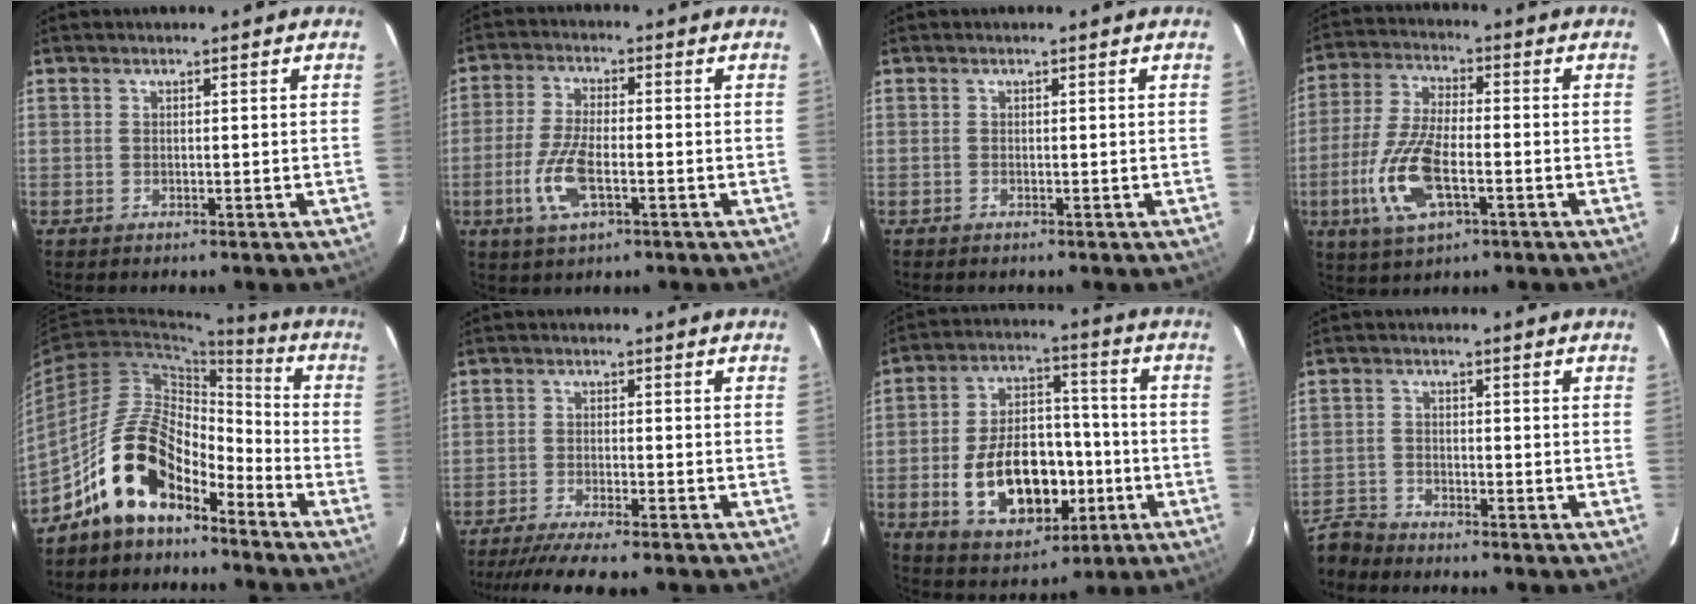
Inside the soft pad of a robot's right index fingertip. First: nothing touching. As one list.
[{"total": 8.6, "force": [-2.9, 3.2, 7.4], "torque": [-0.162, -0.004, -0.058]}, {"total": 0.0}, {"total": 13.1, "force": [-4.3, 5.1, 11.3], "torque": [-0.248, -0.006, -0.083]}, {"total": 13.8, "force": [-9.9, 6.0, 7.6], "torque": [-0.144, 0.027, -0.187]}, {"total": 9.6, "force": [-8.2, 0.4, 4.9], "torque": [-0.109, -0.022, -0.135]}, {"total": 17.7, "force": [-4.9, 10.7, 13.3], "torque": [-0.258, 0.017, -0.059]}, {"total": 5.3, "force": [-5.1, 1.3, 0.5], "torque": [-0.025, 0.000, -0.107]}]